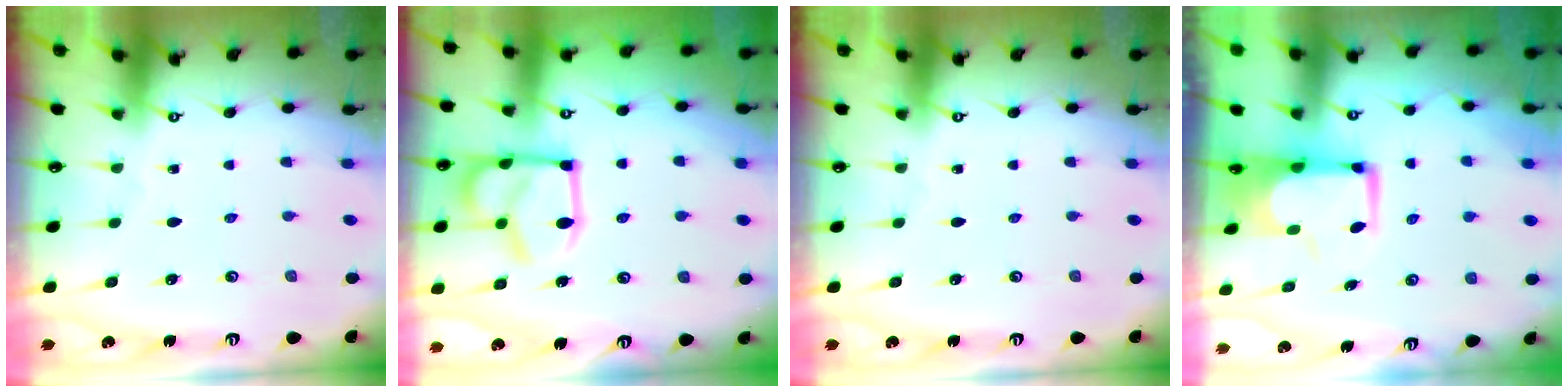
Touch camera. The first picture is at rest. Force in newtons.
{"total": 15.8, "press": 15.7, "slide": 1.4}
{"total": 0.0}
{"total": 3.3, "press": 3.2, "slide": 0.9}